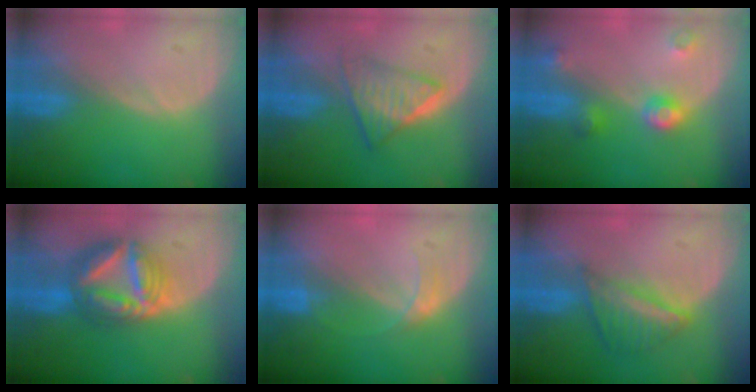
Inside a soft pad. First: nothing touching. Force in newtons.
{"total": 6.3, "press": 5.5, "slide": 3.1}
{"total": 4.5, "press": 4.0, "slide": 2.0}
{"total": 9.0, "press": 8.9, "slide": 0.9}
{"total": 2.1, "press": 2.1, "slide": 0.2}
{"total": 6.1, "press": 5.4, "slide": 2.8}